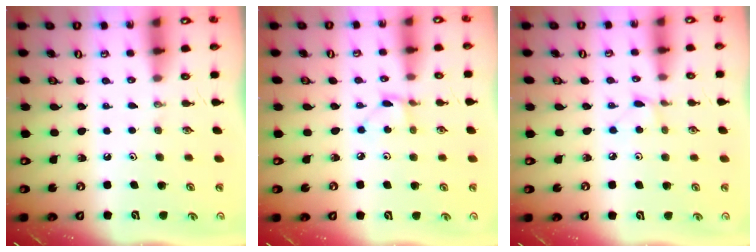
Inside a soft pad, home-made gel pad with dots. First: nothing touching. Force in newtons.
{"total": 1.8, "press": 1.8, "slide": 0.3}
{"total": 3.0, "press": 3.0, "slide": 0.5}